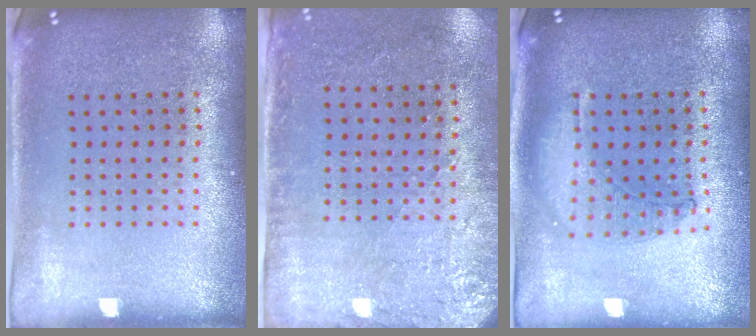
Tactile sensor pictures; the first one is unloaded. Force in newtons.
{"total": 2.9, "press": 2.3, "slide": 1.7}
{"total": 0.9, "press": 0.9, "slide": 0.2}